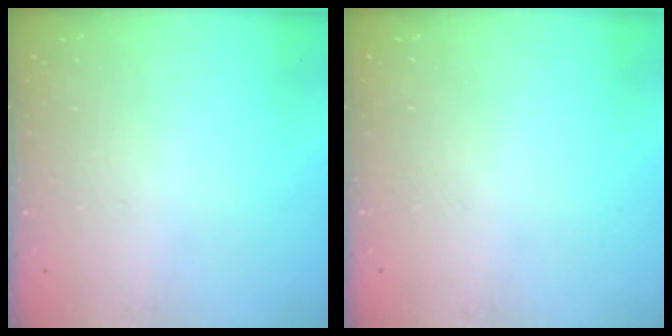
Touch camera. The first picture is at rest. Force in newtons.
{"total": 0.0}